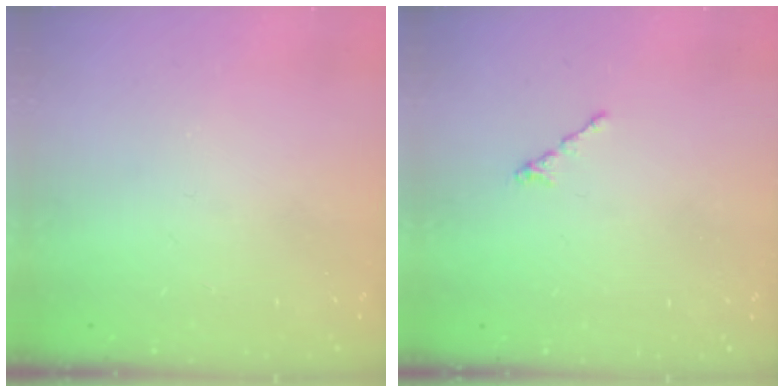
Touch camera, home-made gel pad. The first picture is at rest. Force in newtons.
{"total": 0.5, "press": 0.4, "slide": 0.3}